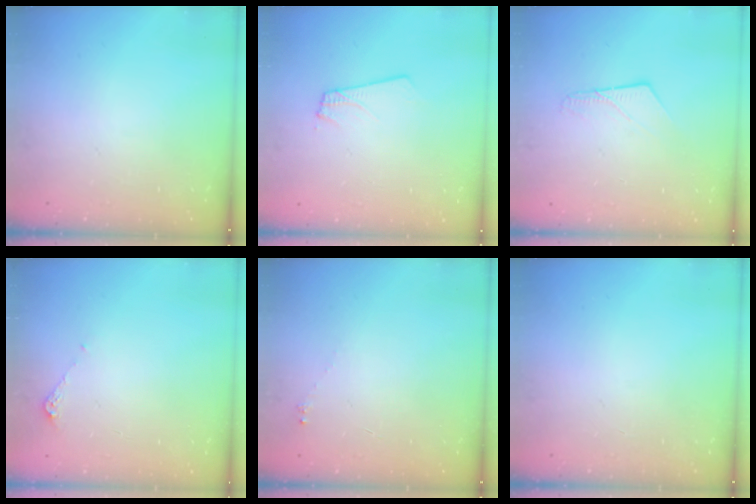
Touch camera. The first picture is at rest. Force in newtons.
{"total": 1.8, "press": 1.8, "slide": 0.1}
{"total": 6.6, "press": 6.5, "slide": 0.5}
{"total": 4.3, "press": 4.2, "slide": 0.5}
{"total": 1.7, "press": 1.6, "slide": 0.2}
{"total": 0.0}